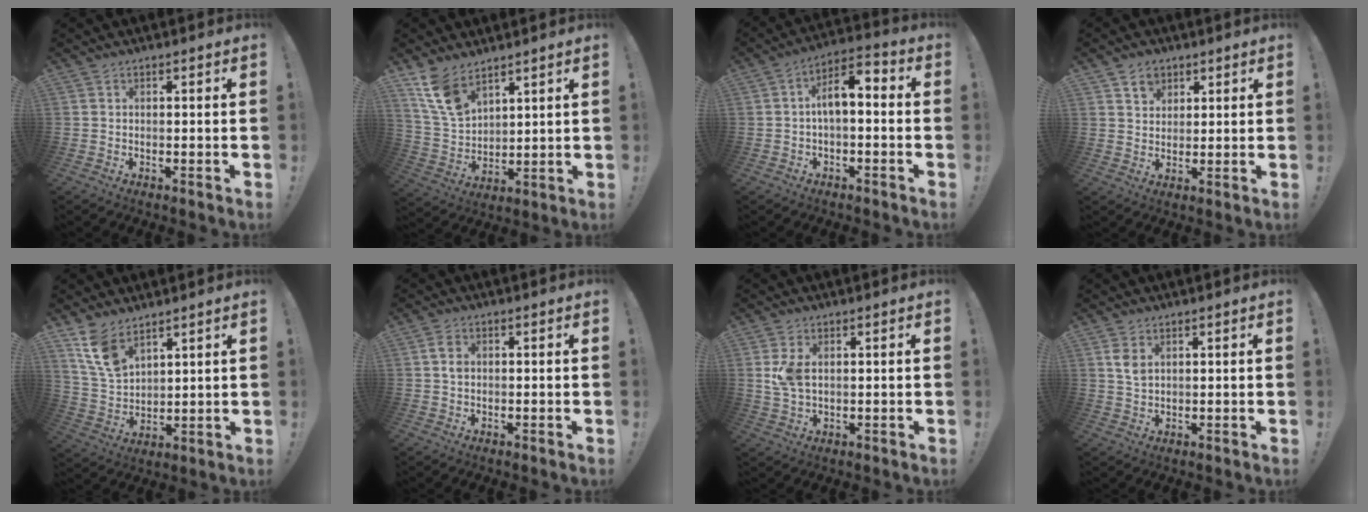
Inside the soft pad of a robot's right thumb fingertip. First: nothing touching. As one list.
[{"total": 11.5, "force": [8.2, 6.0, 5.5], "torque": [-0.114, -0.041, 0.163]}, {"total": 7.8, "force": [0.0, 3.4, 7.1], "torque": [-0.114, 0.006, 0.001]}, {"total": 6.0, "force": [3.5, 4.8, 1.0], "torque": [-0.005, -0.021, 0.064]}, {"total": 10.3, "force": [7.2, 5.3, 5.1], "torque": [-0.101, -0.035, 0.146]}, {"total": 2.7, "force": [0.4, 1.9, 1.9], "torque": [-0.036, 0.007, 0.007]}, {"total": 5.2, "force": [1.3, 3.0, 4.1], "torque": [-0.073, -0.002, 0.023]}, {"total": 4.0, "force": [1.7, 2.2, 2.8], "torque": [-0.044, -0.001, 0.030]}]